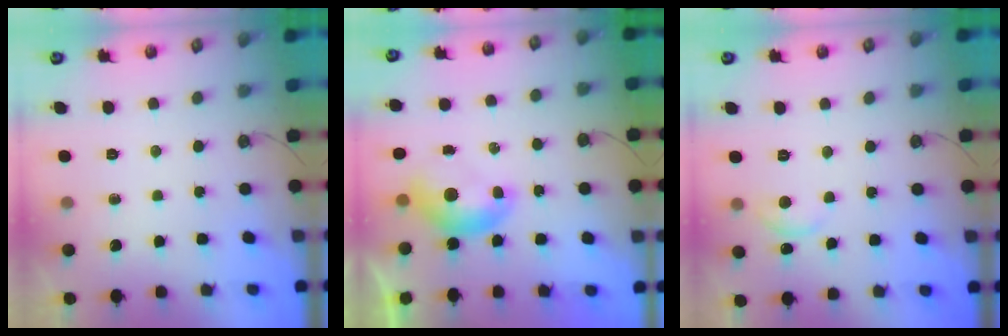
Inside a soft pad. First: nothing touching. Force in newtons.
{"total": 0.0}
{"total": 2.0, "press": 2.0, "slide": 0.3}